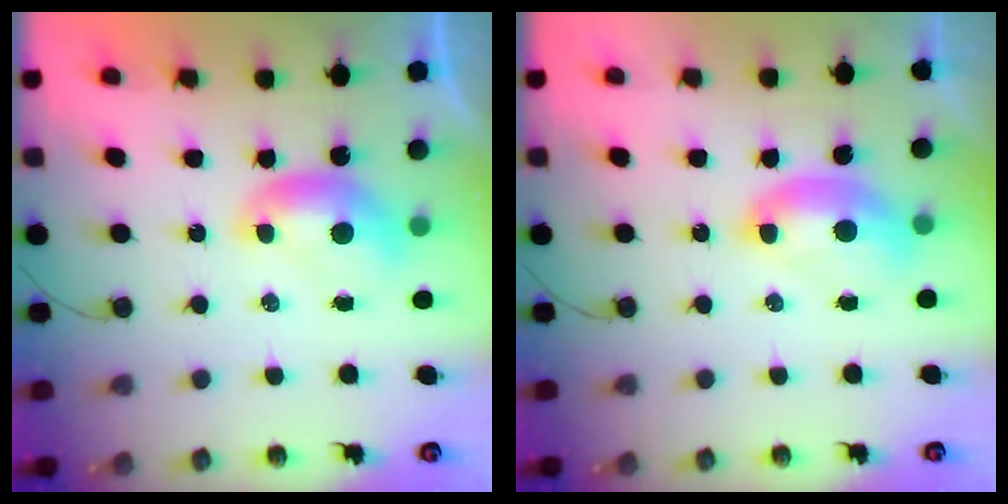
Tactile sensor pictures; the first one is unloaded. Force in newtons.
{"total": 2.6, "press": 2.6, "slide": 0.6}